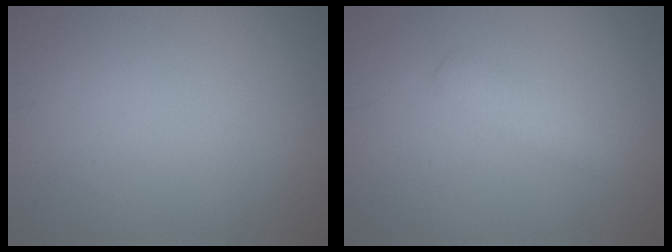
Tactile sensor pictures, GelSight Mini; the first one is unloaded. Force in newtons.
{"total": 1.5, "press": 1.5, "slide": 0.1}